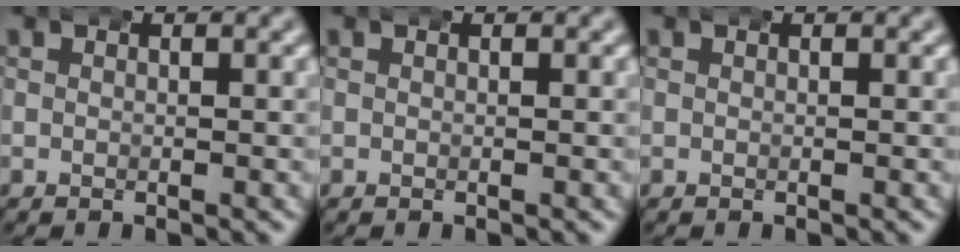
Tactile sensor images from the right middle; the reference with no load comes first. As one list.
[{"total": 0.0}, {"total": 0.0}]